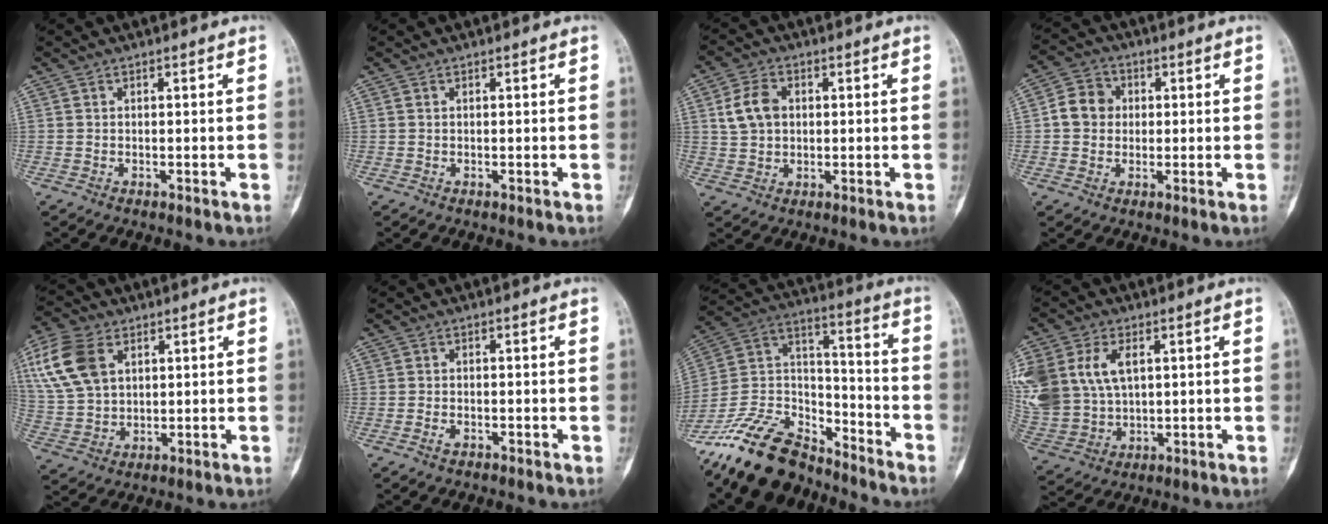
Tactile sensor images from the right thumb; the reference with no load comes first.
{"total": 0.0}
{"total": 6.6, "force": [1.3, 4.8, 4.3], "torque": [-0.073, 0.006, 0.024]}
{"total": 6.5, "force": [0.4, 5.8, 3.0], "torque": [-0.035, 0.013, -0.003]}
{"total": 13.7, "force": [5.2, 9.0, 9.0], "torque": [-0.183, -0.004, 0.108]}
{"total": 1.3, "force": [-0.8, 0.7, 0.7], "torque": [-0.015, 0.003, -0.016]}
{"total": 18.6, "force": [-15.2, 8.4, 6.6], "torque": [-0.106, 0.102, -0.284]}
{"total": 19.9, "force": [5.5, 14.0, 13.0], "torque": [-0.319, 0.014, 0.122]}